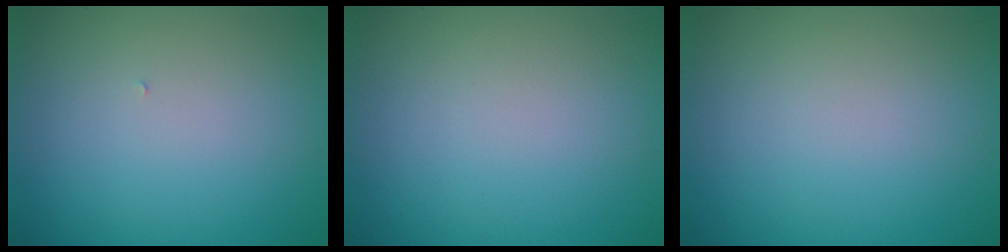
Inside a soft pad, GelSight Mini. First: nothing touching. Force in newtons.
{"total": 0.0}
{"total": 0.0}